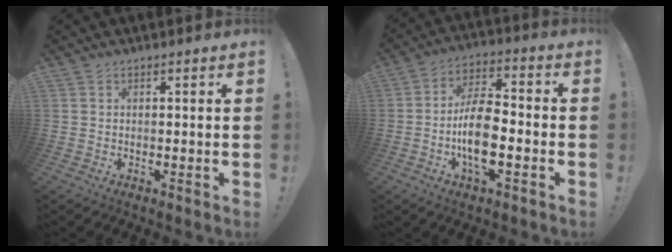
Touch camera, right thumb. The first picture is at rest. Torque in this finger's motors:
{"motor_torque": [1.19, 1.63, 0.19, -0.07, 0.36]}